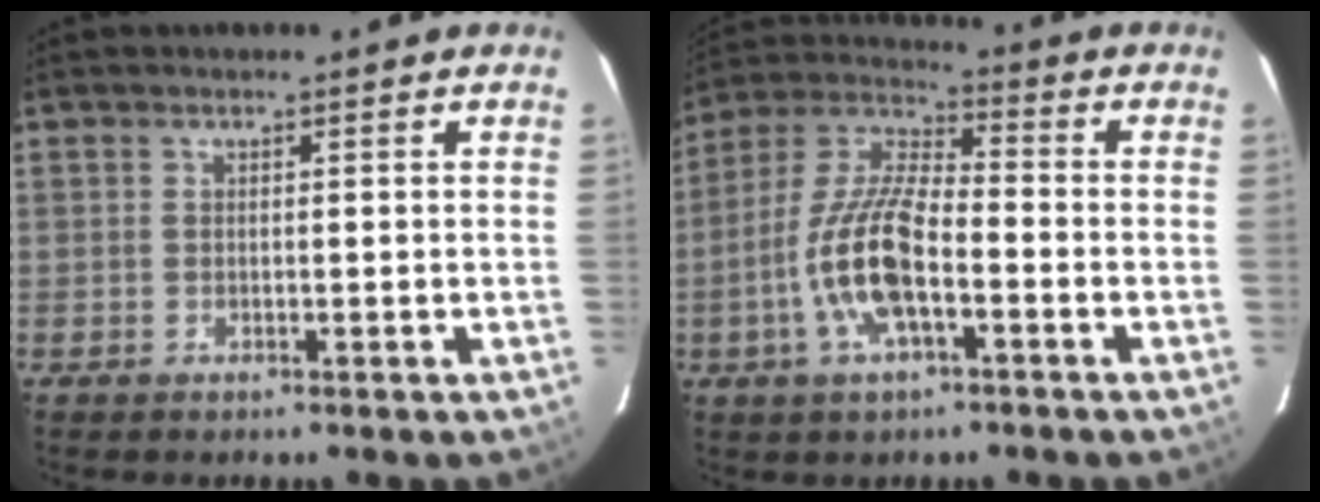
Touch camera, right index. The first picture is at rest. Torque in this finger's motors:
{"motor_torque": [2.07, -0.07, 1.05, 0.20]}